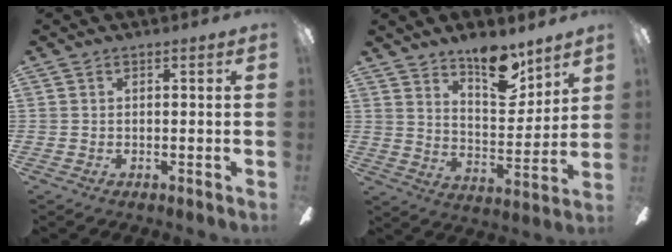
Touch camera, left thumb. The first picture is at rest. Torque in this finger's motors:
{"motor_torque": [1.77, 1.07, 1.56, -1.21, 0.06]}